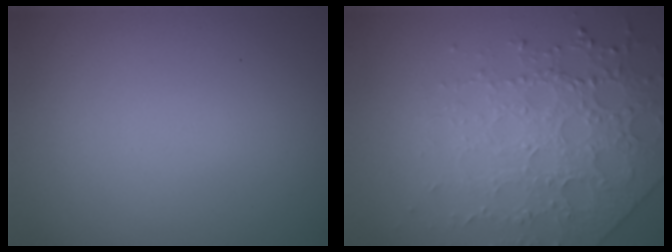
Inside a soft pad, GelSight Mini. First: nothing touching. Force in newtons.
{"total": 4.8, "press": 4.5, "slide": 1.6}